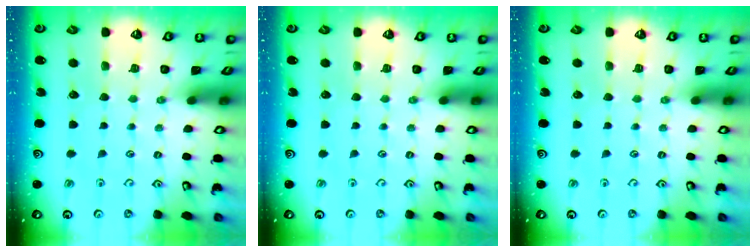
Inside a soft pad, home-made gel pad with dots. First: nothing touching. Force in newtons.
{"total": 0.0}
{"total": 0.0}